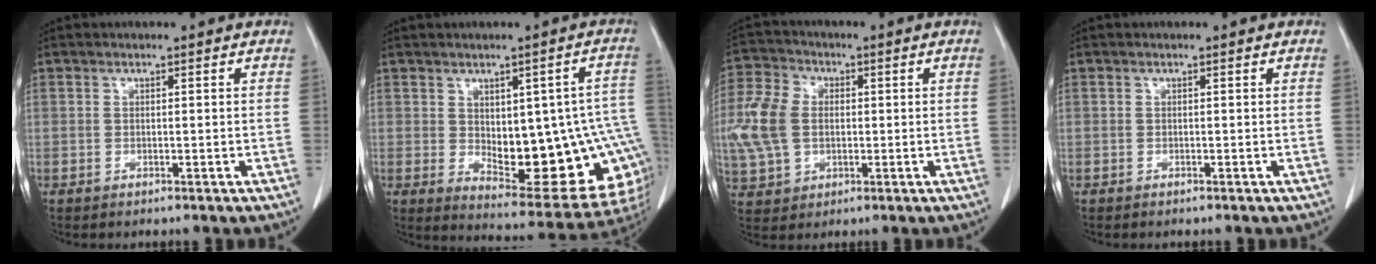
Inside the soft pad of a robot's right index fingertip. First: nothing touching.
{"total": 20.1, "force": [-1.9, 8.1, 18.3], "torque": [-0.171, 0.016, 0.004]}
{"total": 13.5, "force": [0.4, 10.2, 8.9], "torque": [-0.232, 0.020, 0.016]}
{"total": 0.0}